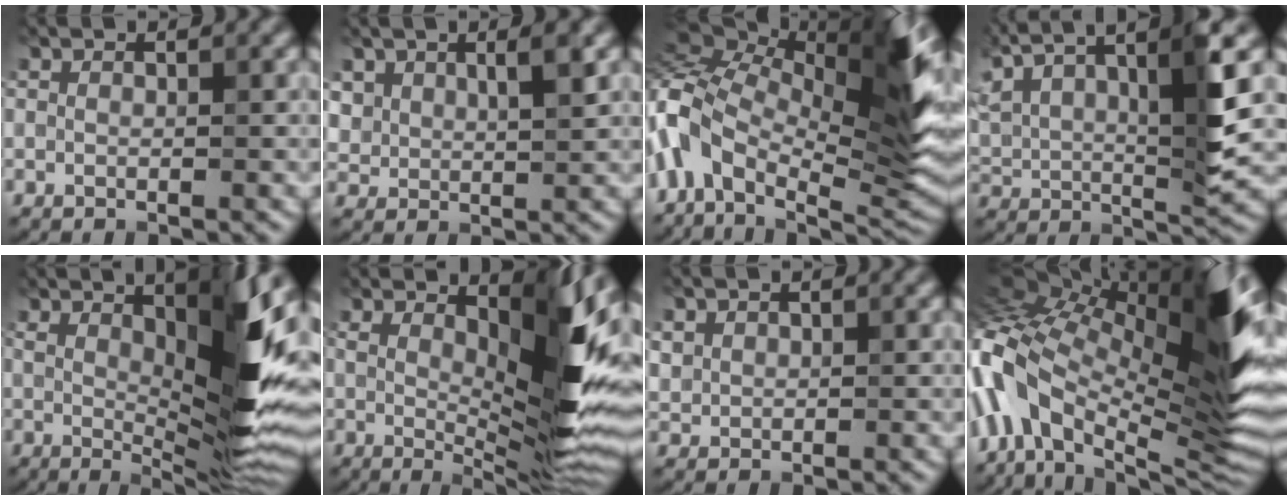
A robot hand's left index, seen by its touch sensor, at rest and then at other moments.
{"total": 2.9, "force": [1.4, 1.7, 1.9], "torque": [-0.040, -0.003, 0.031]}
{"total": 15.0, "force": [2.5, 6.9, 13.1], "torque": [-0.261, 0.004, 0.049]}
{"total": 10.6, "force": [5.7, 2.7, 8.5], "torque": [-0.170, 0.024, 0.102]}
{"total": 14.2, "force": [3.1, 3.2, 13.4], "torque": [-0.169, -0.008, 0.050]}
{"total": 12.9, "force": [3.3, 3.1, 12.1], "torque": [-0.144, -0.010, 0.051]}
{"total": 1.0, "force": [0.6, 0.7, 0.0], "torque": [0.000, -0.003, 0.018]}
{"total": 15.8, "force": [0.1, 8.2, 13.5], "torque": [-0.236, 0.017, -0.001]}